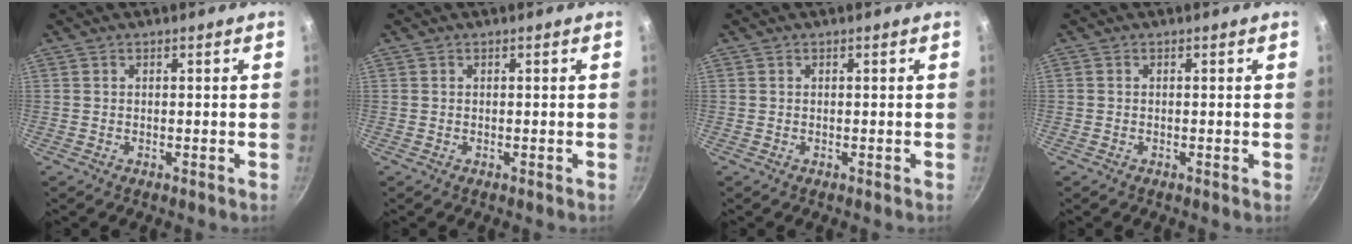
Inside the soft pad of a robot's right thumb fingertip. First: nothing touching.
{"total": 0.0}
{"total": 0.0}
{"total": 0.0}